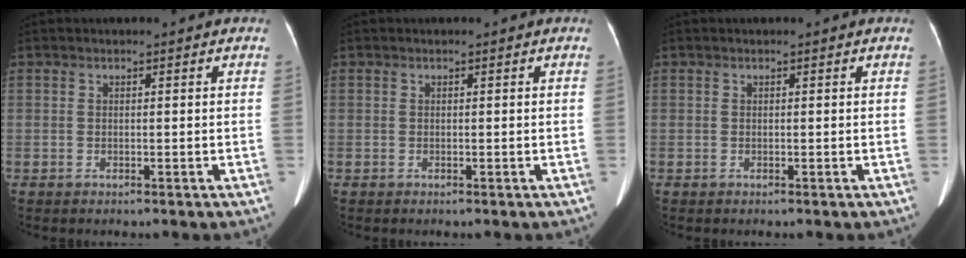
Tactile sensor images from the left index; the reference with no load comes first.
{"total": 0.0}
{"total": 0.0}